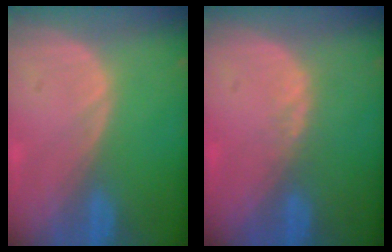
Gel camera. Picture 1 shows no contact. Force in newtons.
{"total": 1.3, "press": 1.1, "slide": 0.7}